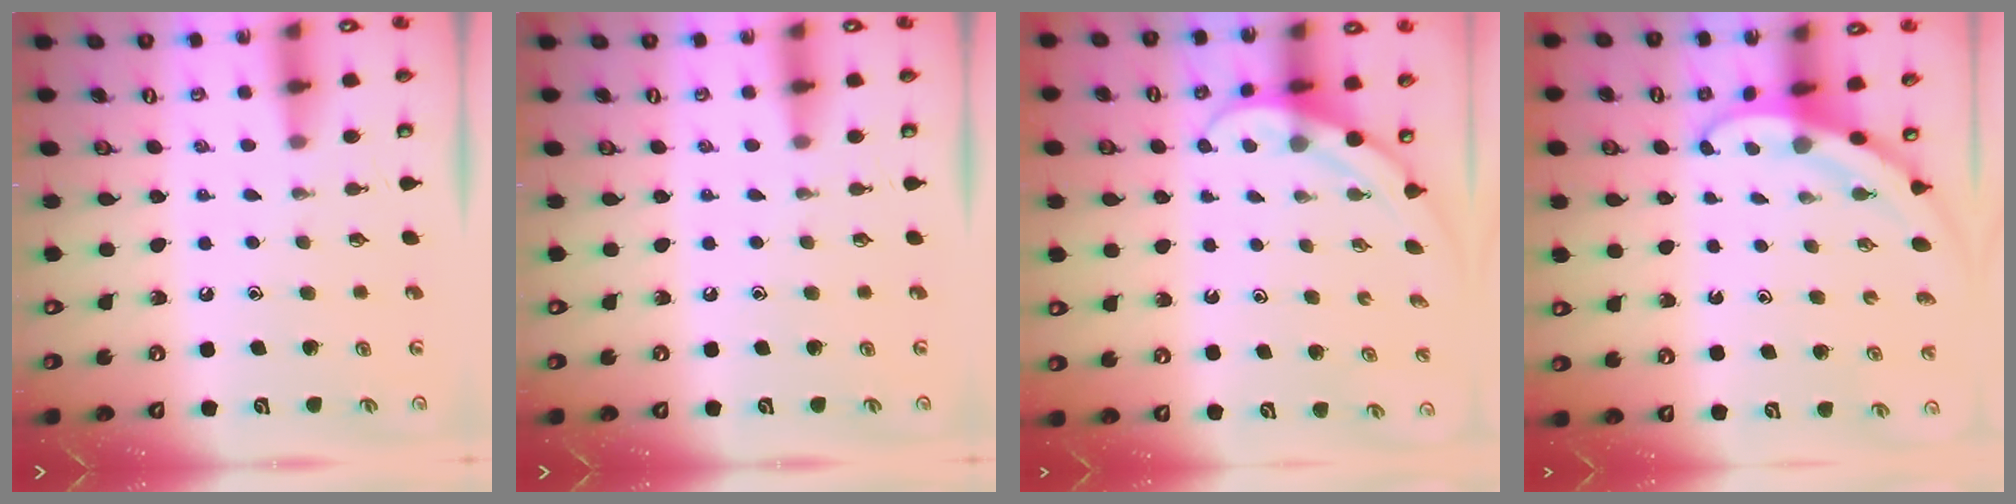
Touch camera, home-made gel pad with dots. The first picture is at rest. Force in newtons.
{"total": 0.0}
{"total": 4.8, "press": 4.8, "slide": 0.3}
{"total": 3.2, "press": 3.2, "slide": 0.2}